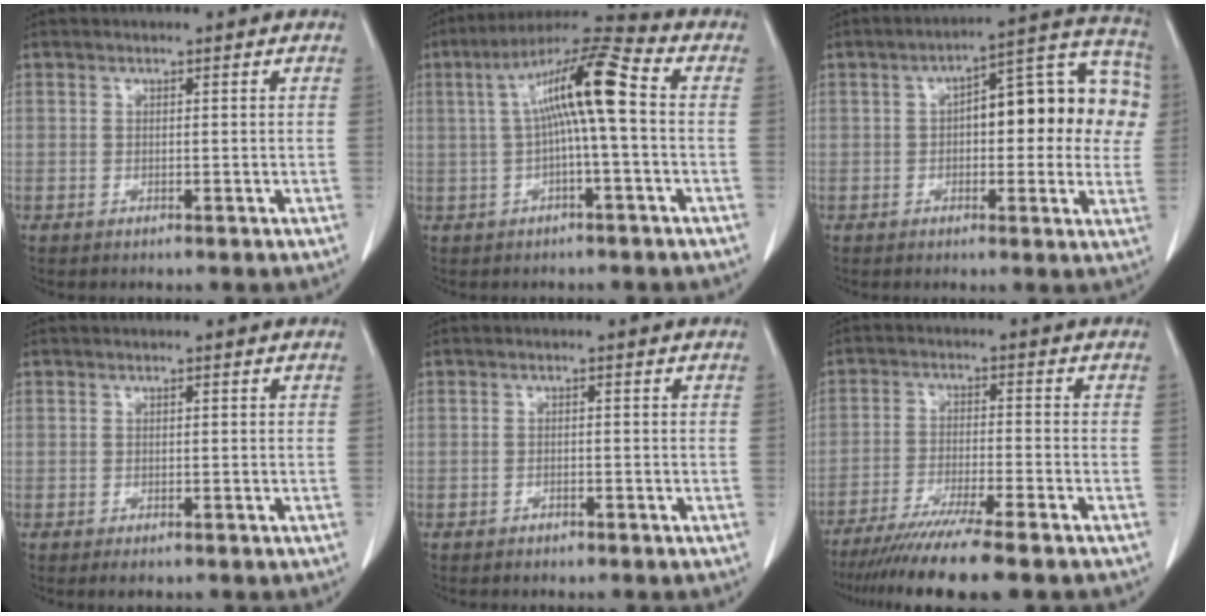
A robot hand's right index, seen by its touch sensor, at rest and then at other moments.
{"total": 10.8, "force": [0.8, 0.6, 10.8], "torque": [-0.195, 0.035, 0.009]}
{"total": 17.6, "force": [1.8, 6.0, 16.5], "torque": [-0.212, 0.050, 0.020]}
{"total": 1.1, "force": [-0.6, 0.5, 0.7], "torque": [-0.006, 0.000, -0.006]}
{"total": 0.9, "force": [-0.7, 0.5, 0.2], "torque": [-0.005, 0.001, -0.010]}
{"total": 11.6, "force": [-9.4, -1.1, 6.8], "torque": [-0.099, -0.033, -0.150]}